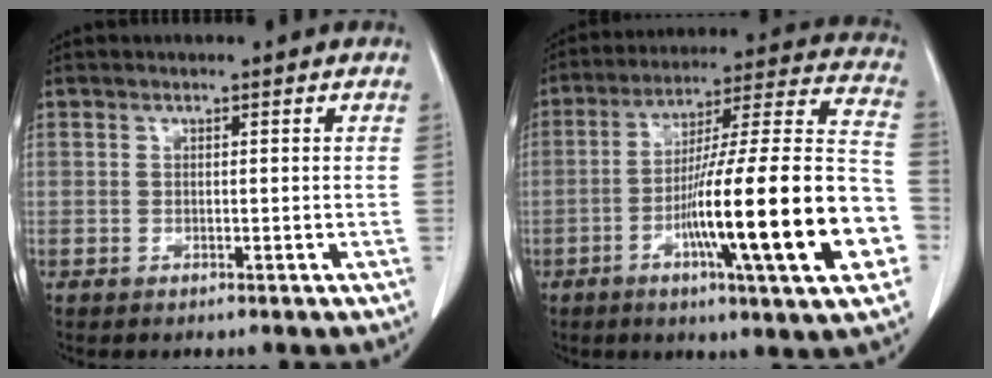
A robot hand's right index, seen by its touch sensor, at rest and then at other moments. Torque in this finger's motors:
{"motor_torque": [2.14, 0.00, 1.05, 0.21]}